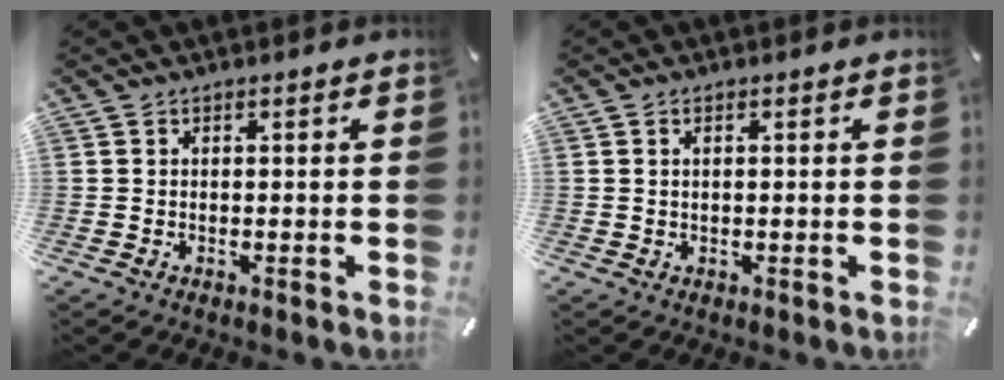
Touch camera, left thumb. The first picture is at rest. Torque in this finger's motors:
{"motor_torque": [-0.11, -0.31, -0.06, 0.16, -0.03]}